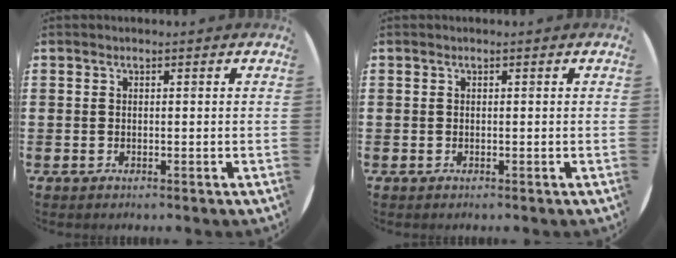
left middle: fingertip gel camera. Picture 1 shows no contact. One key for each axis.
{"total": 0.0}